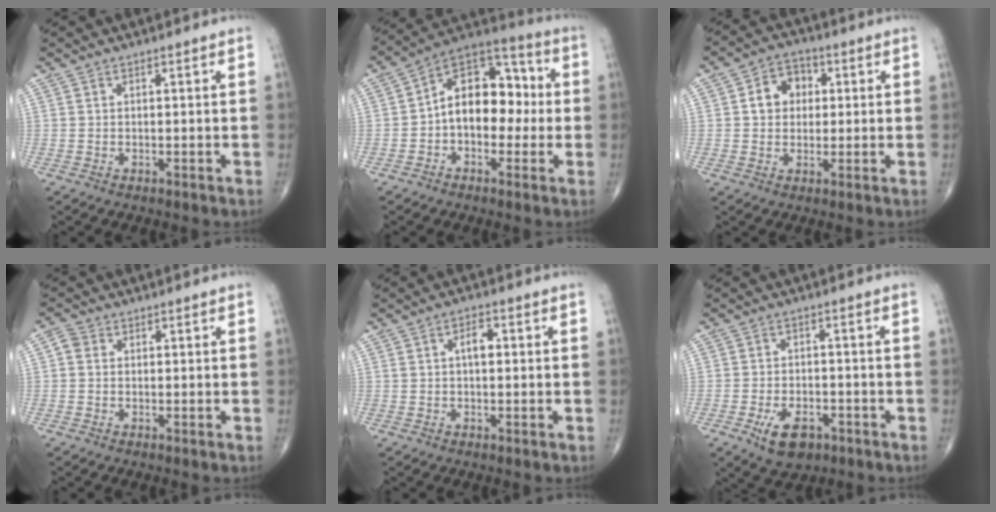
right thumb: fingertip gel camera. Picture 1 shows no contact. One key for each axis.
{"total": 14.3, "fx": -0.6, "fy": 9.5, "fz": 10.8, "tx": -0.125, "ty": 0.046, "tz": -0.025}
{"total": 7.1, "fx": 1.2, "fy": 5.8, "fz": 3.9, "tx": -0.033, "ty": 0.012, "tz": 0.012}
{"total": 2.2, "fx": 0.2, "fy": 2.0, "fz": 1.0, "tx": -0.014, "ty": 0.007, "tz": -0.002}
{"total": 2.9, "fx": 0.3, "fy": 1.5, "fz": 2.5, "tx": -0.040, "ty": 0.006, "tz": 0.003}
{"total": 7.2, "fx": -3.6, "fy": 4.1, "fz": 4.7, "tx": -0.071, "ty": 0.010, "tz": -0.053}